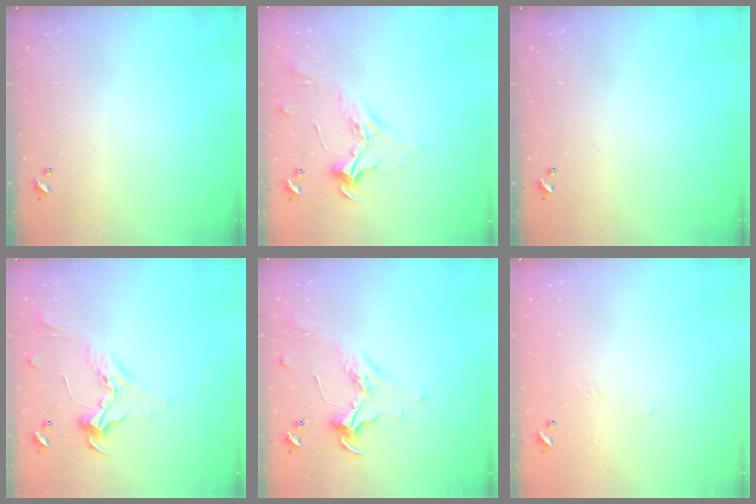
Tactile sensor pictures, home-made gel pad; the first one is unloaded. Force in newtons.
{"total": 2.4, "press": 2.3, "slide": 0.7}
{"total": 0.0}
{"total": 2.3, "press": 2.2, "slide": 0.8}
{"total": 1.7, "press": 1.5, "slide": 0.7}
{"total": 6.7, "press": 6.6, "slide": 0.8}